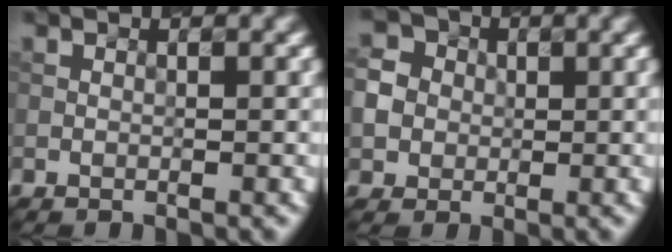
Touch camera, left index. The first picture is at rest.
{"total": 4.3, "force": [0.1, 4.0, 1.4], "torque": [-0.018, 0.013, -0.009]}